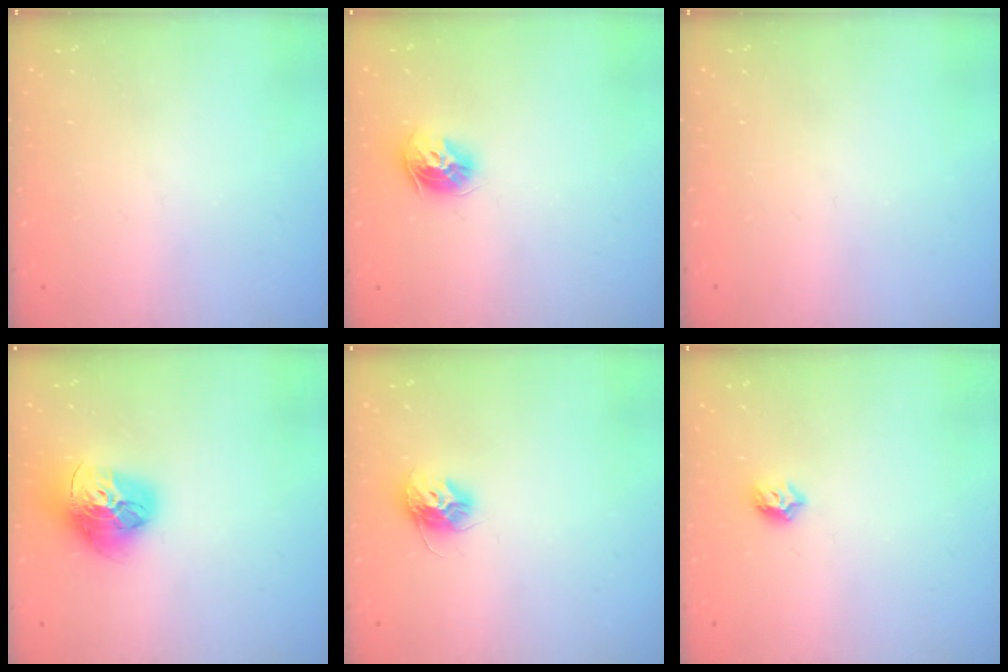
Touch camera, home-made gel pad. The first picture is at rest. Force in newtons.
{"total": 9.5, "press": 9.4, "slide": 0.9}
{"total": 0.0}
{"total": 18.0, "press": 17.9, "slide": 1.8}
{"total": 9.8, "press": 9.8, "slide": 0.3}
{"total": 5.6, "press": 5.5, "slide": 0.9}